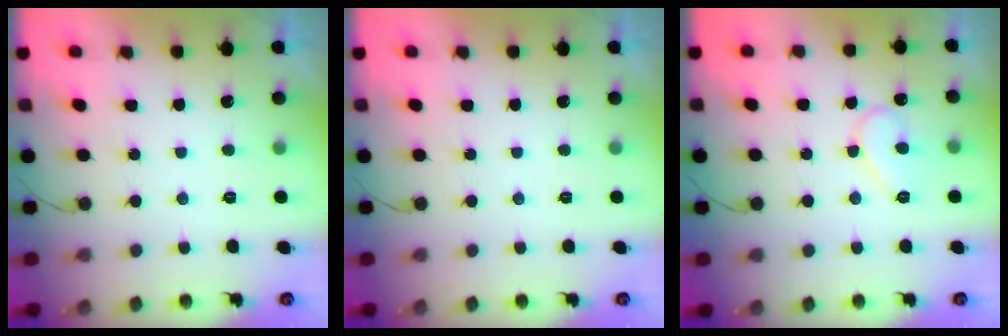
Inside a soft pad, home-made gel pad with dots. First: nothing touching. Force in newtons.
{"total": 0.0}
{"total": 9.0, "press": 9.0, "slide": 0.9}